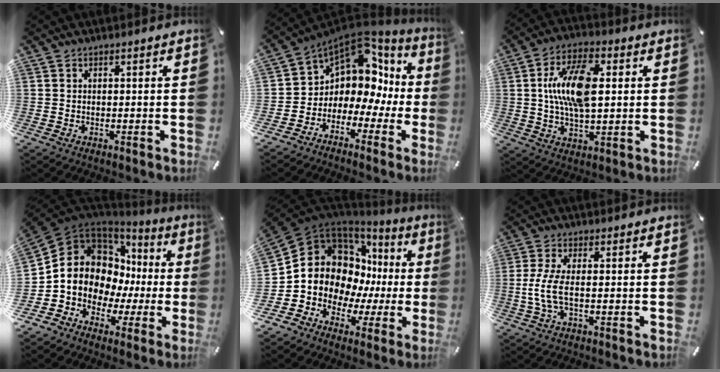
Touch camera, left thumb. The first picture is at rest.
{"total": 7.7, "force": [3.1, 6.5, 2.6], "torque": [-0.062, -0.054, 0.055]}
{"total": 14.9, "force": [2.1, 7.4, 12.7], "torque": [-0.258, -0.003, 0.029]}
{"total": 10.7, "force": [0.2, 10.0, 3.8], "torque": [-0.078, -0.034, 0.006]}
{"total": 12.3, "force": [1.8, 11.2, 4.8], "torque": [-0.095, -0.042, 0.043]}
{"total": 6.3, "force": [-0.6, 1.5, 6.1], "torque": [-0.141, -0.019, -0.017]}